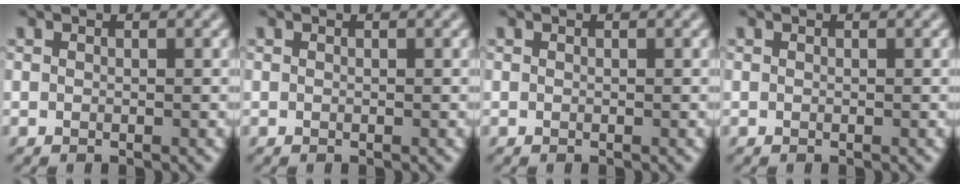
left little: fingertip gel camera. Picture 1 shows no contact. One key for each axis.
{"total": 0.0}
{"total": 0.0}
{"total": 0.0}